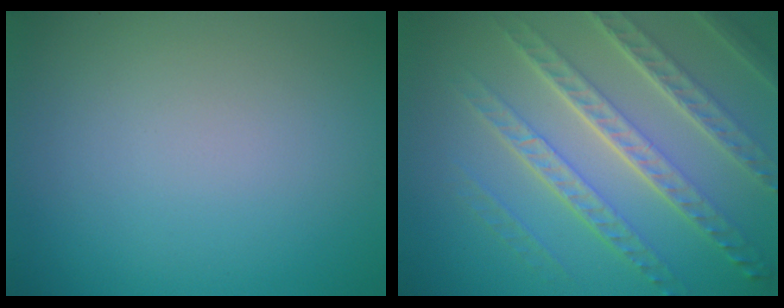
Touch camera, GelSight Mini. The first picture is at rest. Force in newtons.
{"total": 7.3, "press": 5.3, "slide": 5.1}